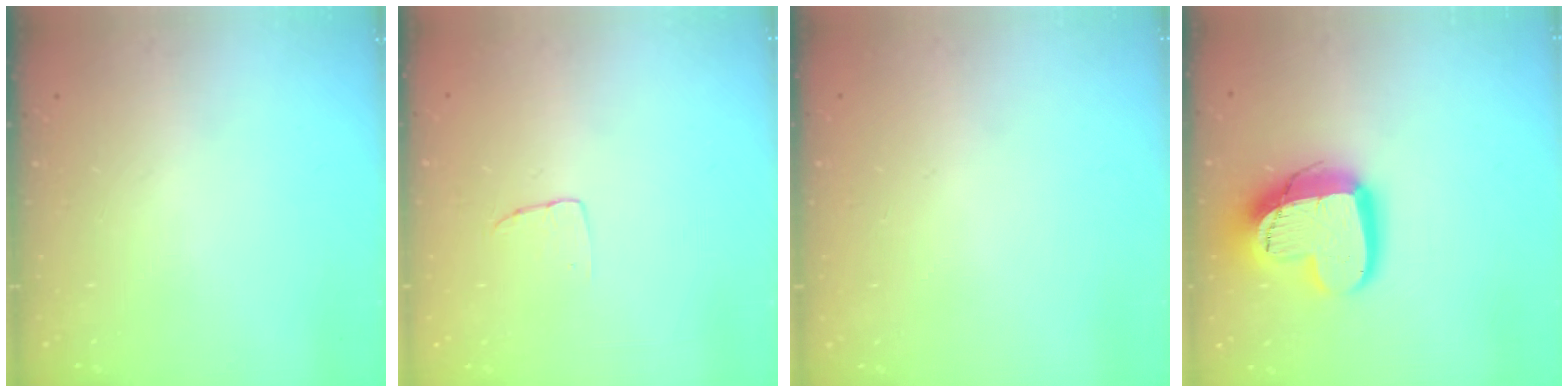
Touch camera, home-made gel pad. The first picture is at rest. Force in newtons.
{"total": 2.9, "press": 2.9, "slide": 0.1}
{"total": 0.7, "press": 0.6, "slide": 0.3}
{"total": 16.8, "press": 16.7, "slide": 1.5}